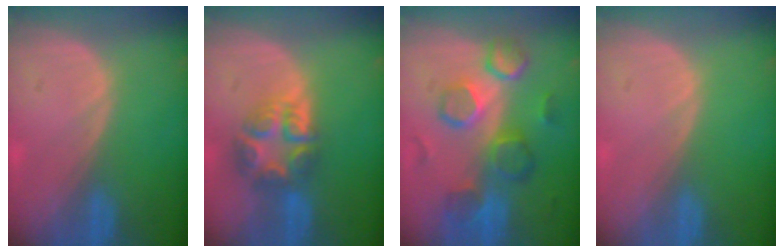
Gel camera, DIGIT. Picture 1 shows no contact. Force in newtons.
{"total": 7.6, "press": 6.6, "slide": 3.8}
{"total": 10.2, "press": 9.1, "slide": 4.6}
{"total": 0.0}